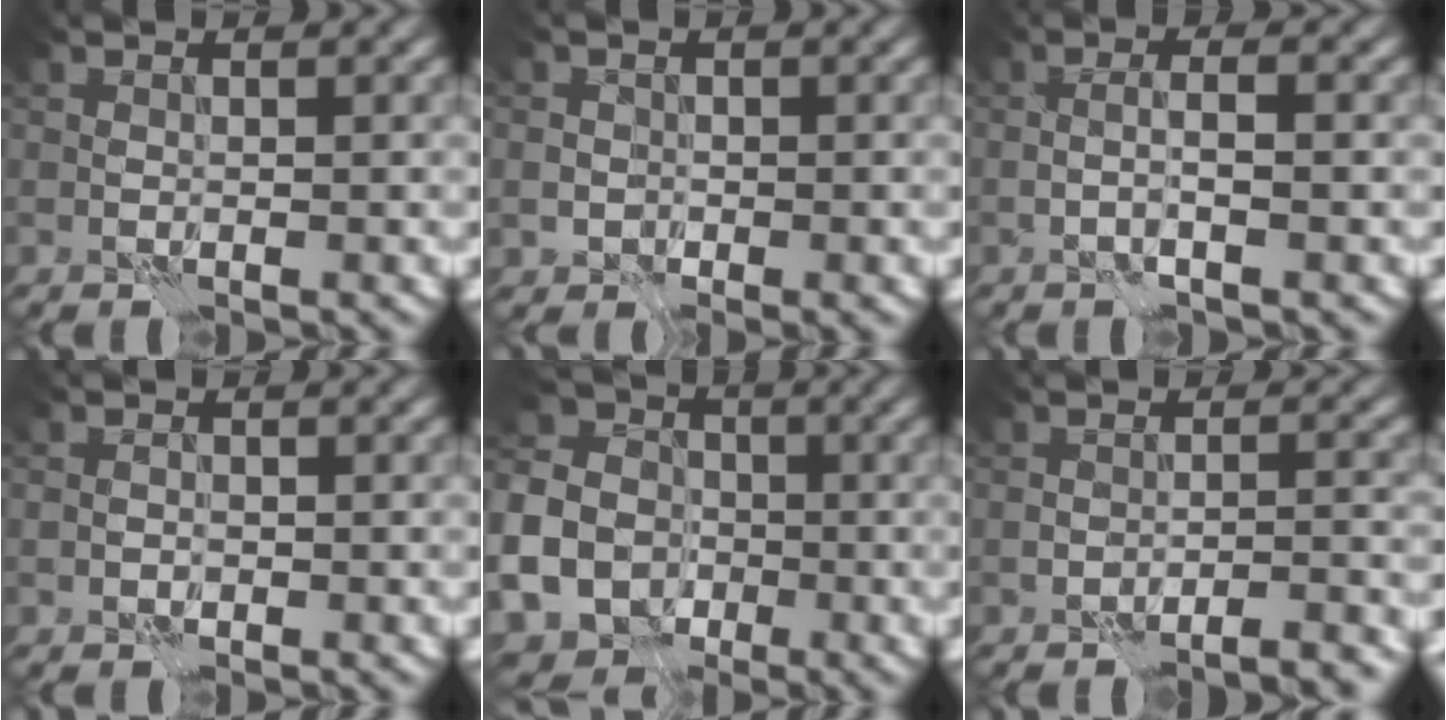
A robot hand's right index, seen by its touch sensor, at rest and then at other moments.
{"total": 2.1, "force": [-0.7, 1.8, 0.8], "torque": [-0.006, -0.005, -0.010]}
{"total": 1.7, "force": [-0.6, 0.1, 1.6], "torque": [-0.028, 0.007, -0.014]}
{"total": 0.8, "force": [-0.3, 0.7, 0.3], "torque": [0.001, 0.002, -0.007]}
{"total": 16.9, "force": [-6.4, 14.4, 6.1], "torque": [-0.160, -0.045, -0.145]}
{"total": 3.4, "force": [-3.1, 0.3, 1.4], "torque": [-0.015, 0.006, -0.045]}